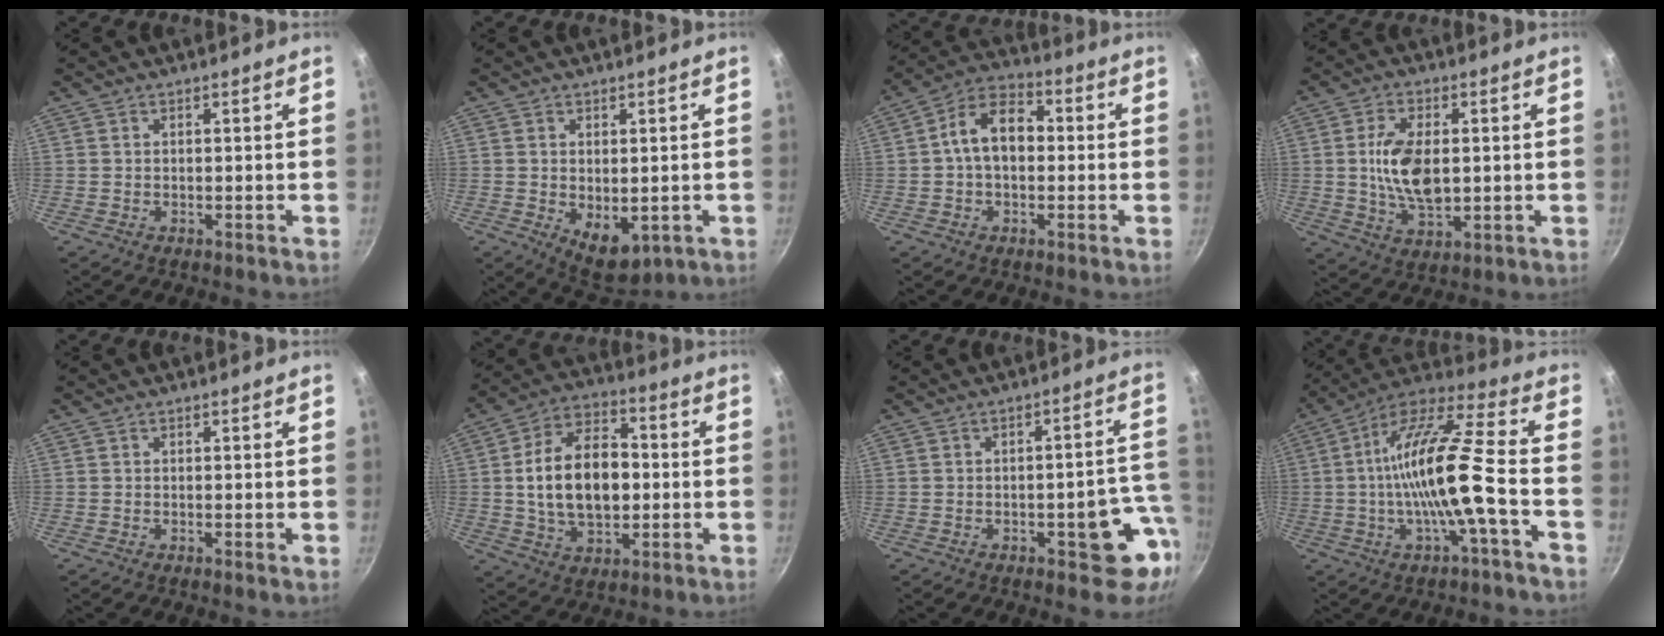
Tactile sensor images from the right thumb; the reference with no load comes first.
{"total": 6.9, "force": [-0.7, 4.1, 5.5], "torque": [-0.065, -0.014, 0.007]}
{"total": 10.6, "force": [0.4, 7.0, 7.9], "torque": [-0.104, 0.034, -0.010]}
{"total": 11.4, "force": [0.7, 6.3, 9.4], "torque": [-0.163, -0.004, 0.016]}
{"total": 0.0}
{"total": 17.3, "force": [0.1, 11.0, 13.3], "torque": [-0.200, 0.023, -0.002]}
{"total": 10.6, "force": [-3.4, 4.7, 8.9], "torque": [-0.052, 0.031, -0.039]}
{"total": 17.3, "force": [-3.2, 2.9, 16.8], "torque": [-0.300, 0.030, -0.068]}